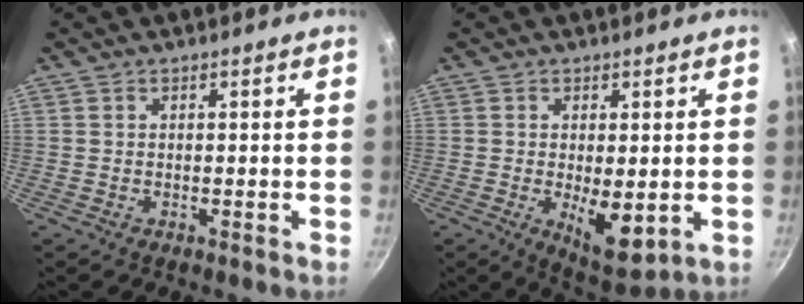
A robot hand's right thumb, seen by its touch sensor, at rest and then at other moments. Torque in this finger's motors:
{"motor_torque": [-0.26, 0.75, 0.84, 0.43, 0.07]}